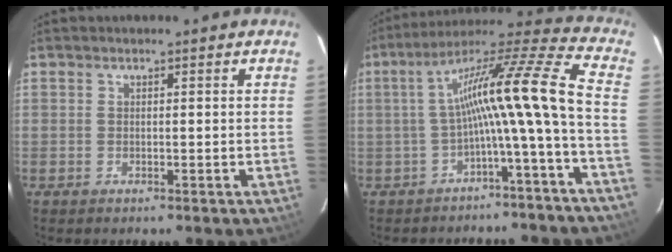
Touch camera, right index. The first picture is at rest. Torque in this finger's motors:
{"motor_torque": [0.76, -0.46, 0.92, 0.21]}